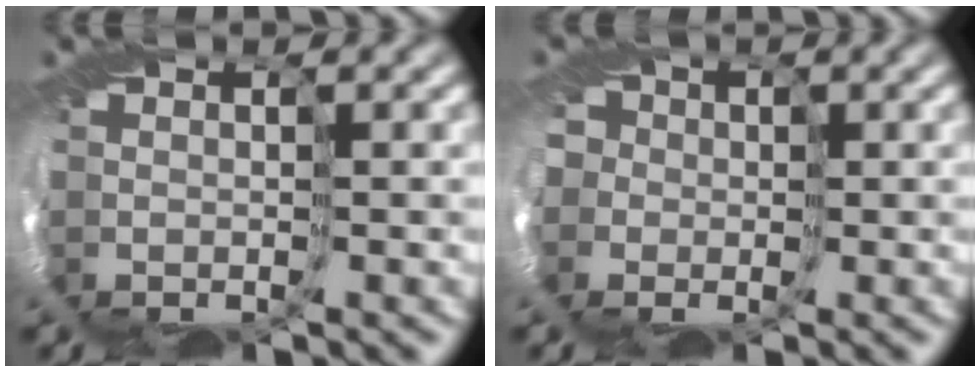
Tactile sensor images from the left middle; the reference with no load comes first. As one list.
[{"total": 6.6, "force": [-1.2, 6.2, 1.9], "torque": [-0.058, 0.014, -0.055]}]